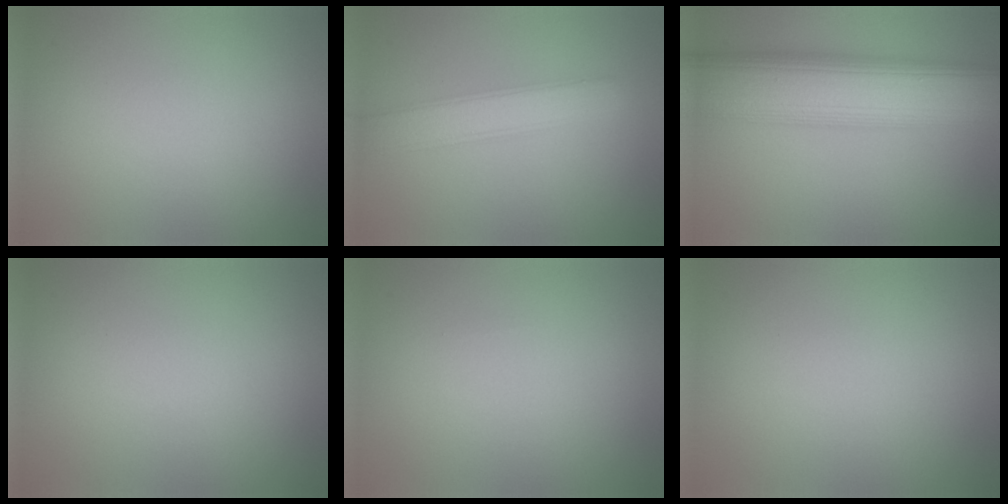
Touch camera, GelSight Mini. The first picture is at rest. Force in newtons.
{"total": 3.6, "press": 3.6, "slide": 0.1}
{"total": 11.4, "press": 11.4, "slide": 0.1}
{"total": 0.0}
{"total": 0.0}
{"total": 0.0}